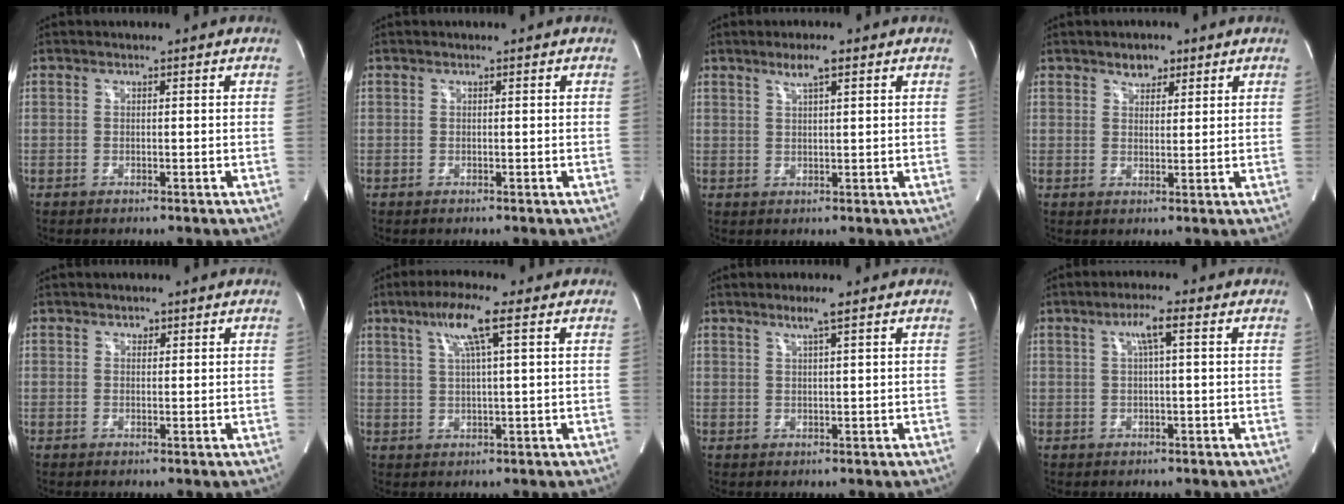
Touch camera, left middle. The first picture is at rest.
{"total": 0.0}
{"total": 3.1, "force": [2.0, 0.2, 2.4], "torque": [-0.049, 0.003, 0.037]}
{"total": 2.8, "force": [2.0, 1.6, 1.3], "torque": [-0.021, 0.003, 0.033]}
{"total": 0.9, "force": [0.6, 0.6, 0.4], "torque": [-0.005, -0.001, 0.008]}
{"total": 6.9, "force": [3.2, -0.1, 6.1], "torque": [-0.118, 0.011, 0.059]}
{"total": 2.6, "force": [1.6, -0.4, 2.0], "torque": [-0.042, -0.002, 0.031]}
{"total": 3.6, "force": [1.1, 0.1, 3.4], "torque": [-0.062, 0.010, 0.020]}